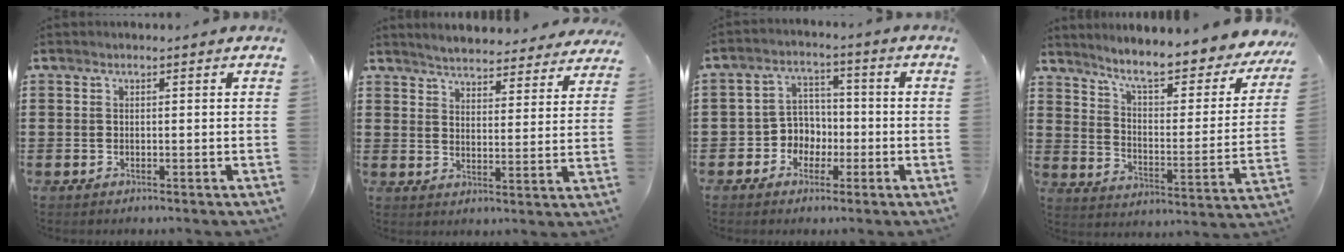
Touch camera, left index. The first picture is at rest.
{"total": 4.6, "force": [4.5, 0.0, 0.4], "torque": [-0.029, -0.025, 0.078]}
{"total": 4.8, "force": [-1.7, 4.4, 1.0], "torque": [-0.032, 0.010, -0.037]}
{"total": 7.7, "force": [6.5, 0.4, 4.1], "torque": [-0.096, -0.050, 0.104]}